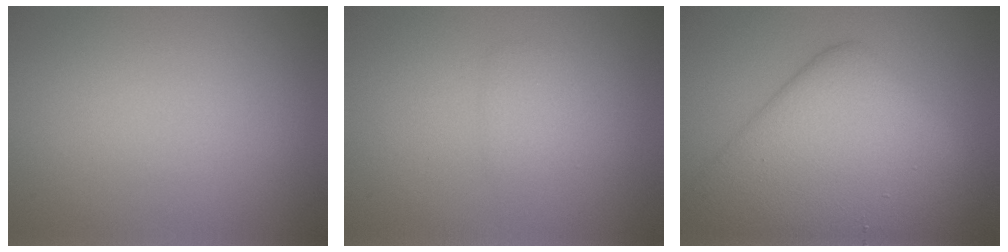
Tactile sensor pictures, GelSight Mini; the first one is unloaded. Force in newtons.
{"total": 1.4, "press": 1.4, "slide": 0.0}
{"total": 10.7, "press": 10.7, "slide": 0.2}